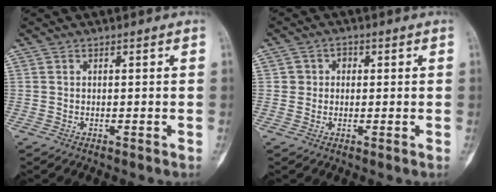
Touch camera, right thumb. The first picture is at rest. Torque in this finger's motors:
{"motor_torque": [0.01, 0.00, -0.01, -0.06, -0.01]}